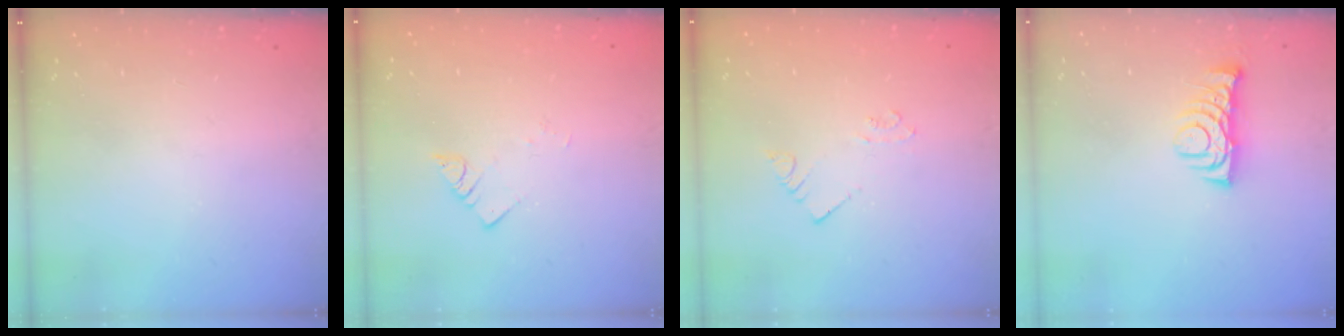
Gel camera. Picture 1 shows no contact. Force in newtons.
{"total": 2.9, "press": 2.8, "slide": 0.6}
{"total": 2.2, "press": 2.2, "slide": 0.1}
{"total": 8.0, "press": 7.9, "slide": 0.8}